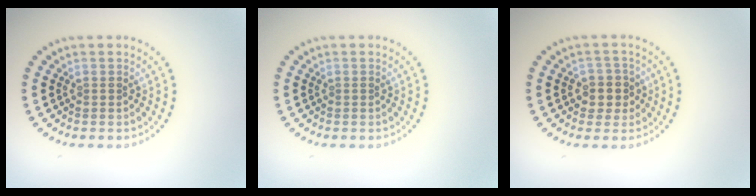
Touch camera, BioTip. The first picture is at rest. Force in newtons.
{"total": 0.0}
{"total": 2.4, "press": 2.2, "slide": 1.0}